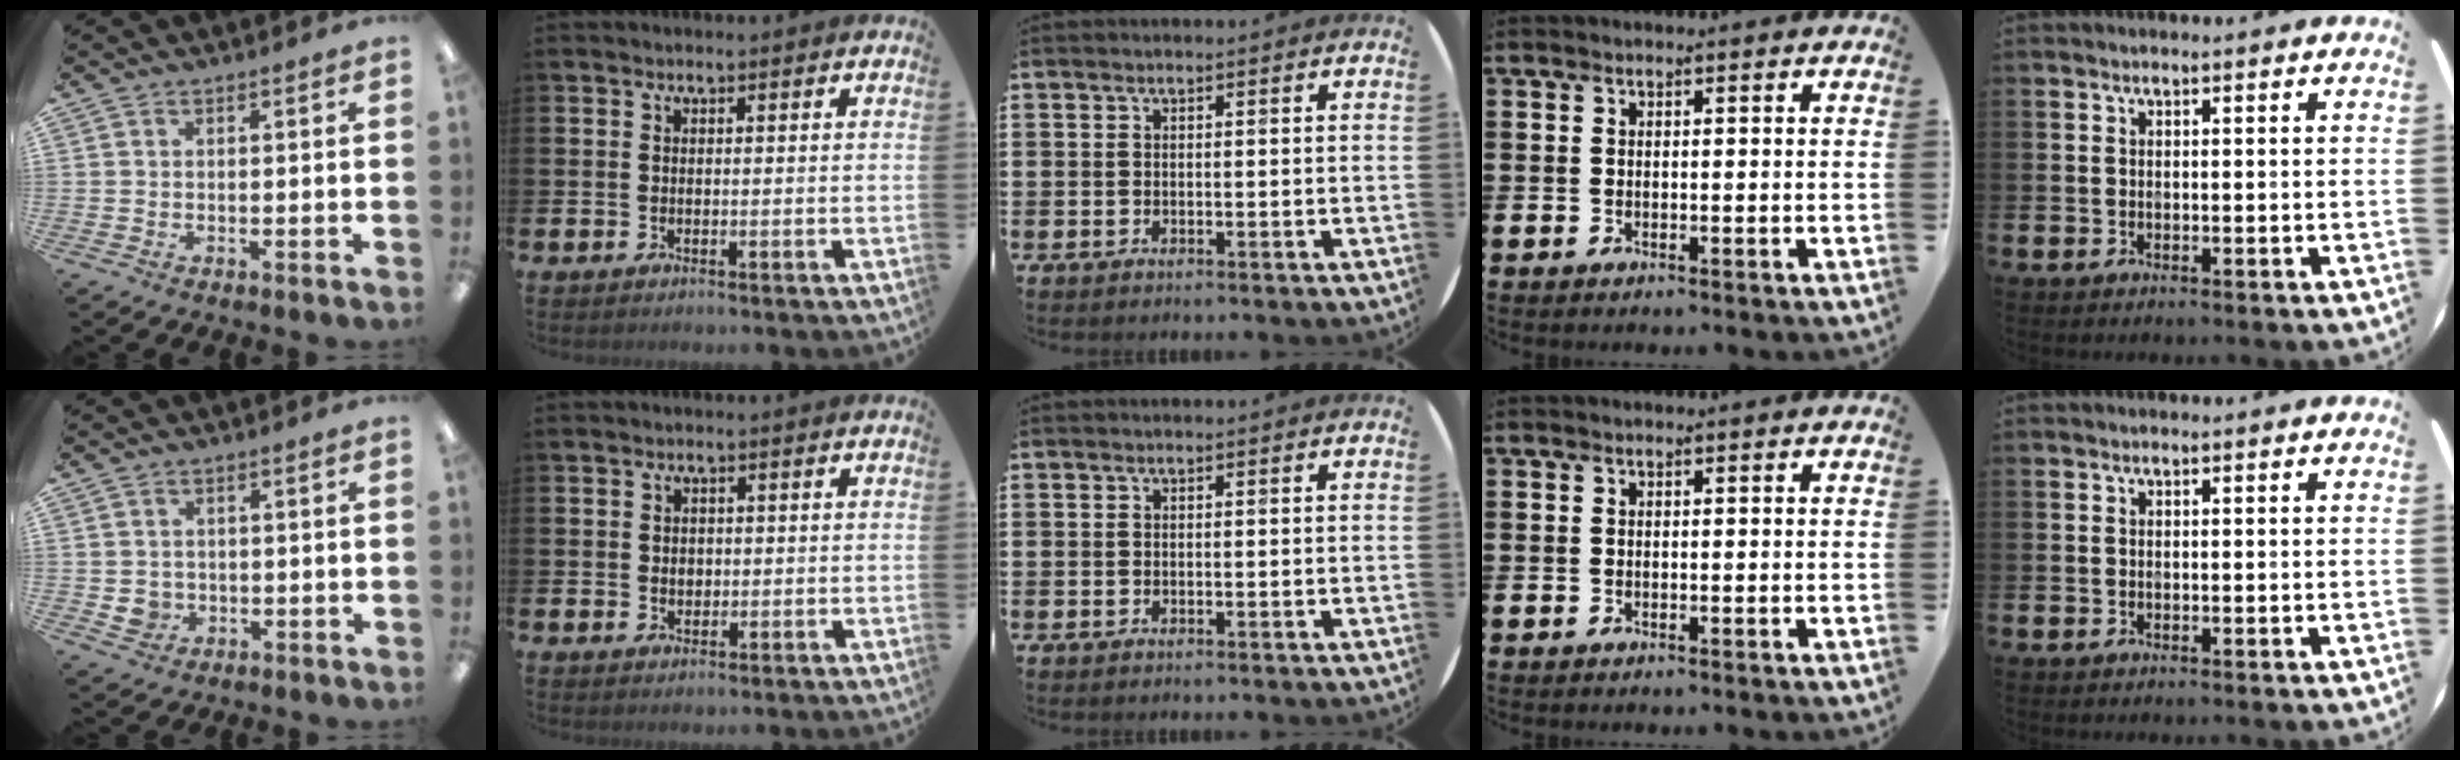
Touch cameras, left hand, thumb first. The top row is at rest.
{"thumb": {"total": 3.2, "force": [-0.3, 3.1, 0.9], "torque": [-0.010, 0.001, -0.005]}, "index": {"total": 1.5, "force": [0.2, 1.2, 0.8], "torque": [0.000, 0.003, -0.001]}}